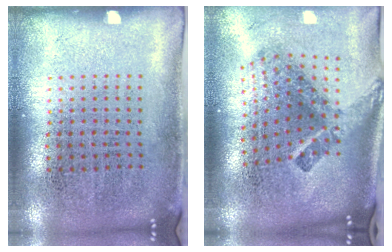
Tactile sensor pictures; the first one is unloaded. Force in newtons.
{"total": 2.7, "press": 1.7, "slide": 2.1}